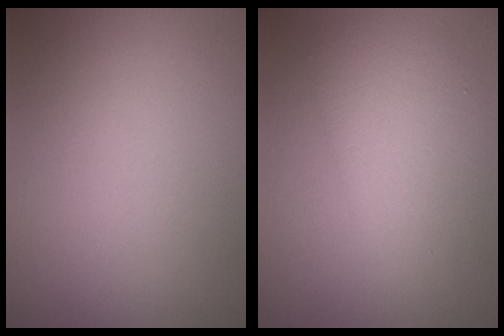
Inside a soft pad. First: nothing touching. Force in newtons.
{"total": 4.4, "press": 4.4, "slide": 0.1}